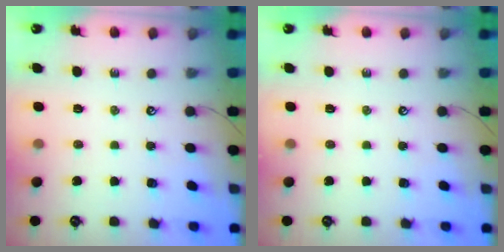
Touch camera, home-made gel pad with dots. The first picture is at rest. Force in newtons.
{"total": 0.0}